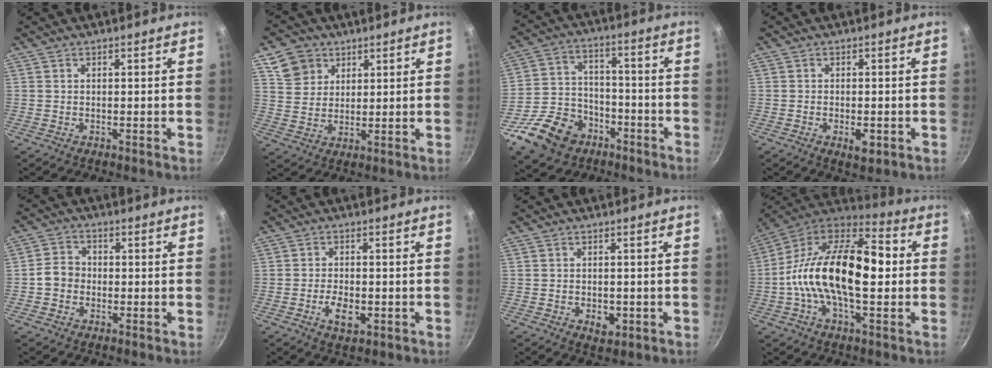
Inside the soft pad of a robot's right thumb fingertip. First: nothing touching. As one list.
[{"total": 7.8, "force": [4.1, 6.3, 2.2], "torque": [-0.014, -0.001, 0.079]}, {"total": 15.6, "force": [-8.4, 11.0, 7.1], "torque": [-0.117, 0.052, -0.139]}, {"total": 3.4, "force": [-1.2, 1.5, 2.8], "torque": [-0.040, 0.003, -0.015]}, {"total": 4.7, "force": [-1.0, 4.1, 2.1], "torque": [-0.018, 0.018, -0.028]}, {"total": 5.2, "force": [-1.7, 2.7, 4.1], "torque": [-0.071, 0.009, -0.028]}, {"total": 3.7, "force": [-1.2, 2.4, 2.6], "torque": [-0.029, 0.005, -0.011]}, {"total": 23.3, "force": [-0.3, 11.9, 20.1], "torque": [-0.335, 0.042, -0.031]}]